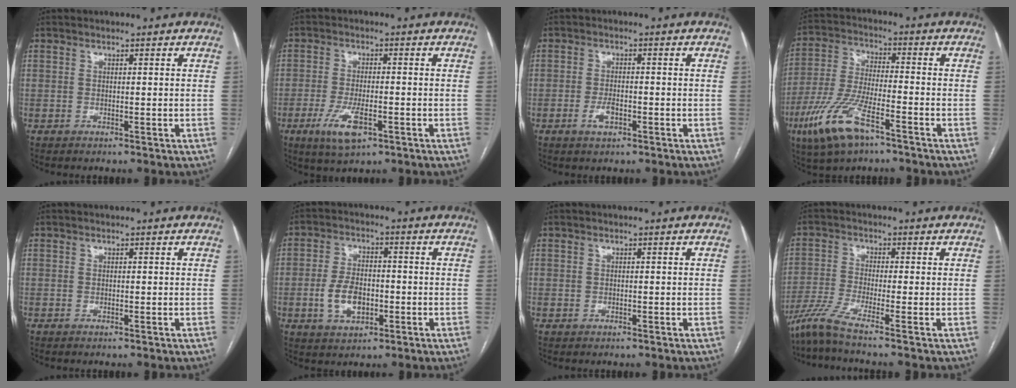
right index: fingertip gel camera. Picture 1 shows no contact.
{"total": 6.9, "force": [-3.0, 2.2, 5.8], "torque": [-0.116, -0.012, -0.048]}
{"total": 3.1, "force": [-1.3, 1.3, 2.5], "torque": [-0.048, 0.001, -0.022]}
{"total": 12.3, "force": [-6.9, 3.5, 9.6], "torque": [-0.210, -0.014, -0.127]}
{"total": 0.0}
{"total": 7.1, "force": [-1.7, 4.2, 5.5], "torque": [-0.113, 0.008, -0.025]}
{"total": 0.7, "force": [0.0, 0.6, 0.2], "torque": [-0.001, 0.001, 0.003]}
{"total": 4.8, "force": [-3.9, -1.5, 2.3], "torque": [-0.057, -0.021, -0.085]}